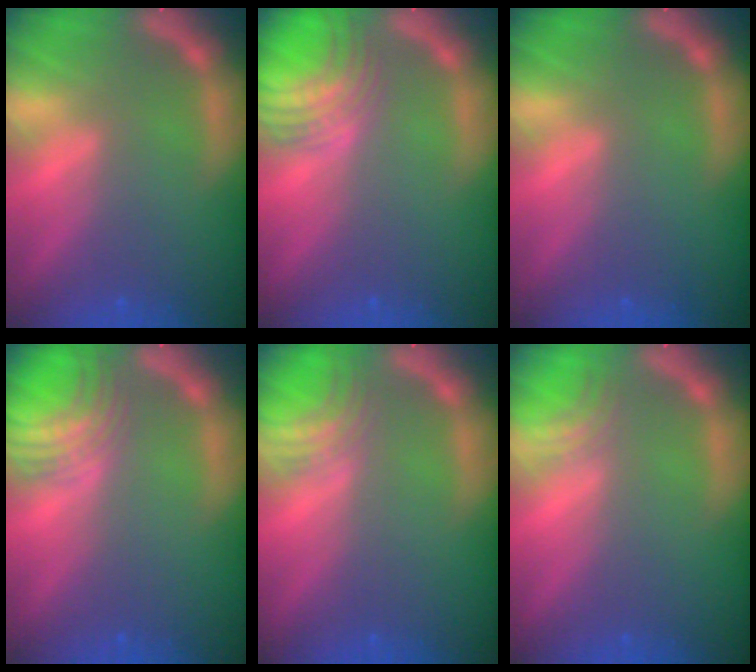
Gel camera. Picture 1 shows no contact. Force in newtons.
{"total": 6.6}
{"total": 0.0}
{"total": 5.5}
{"total": 3.4}
{"total": 2.0}